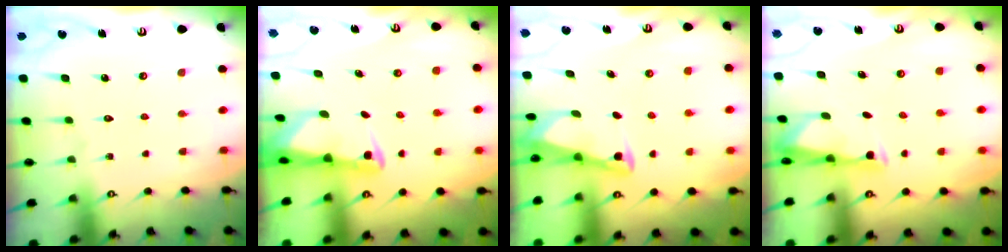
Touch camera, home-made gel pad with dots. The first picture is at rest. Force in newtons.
{"total": 2.3, "press": 2.3, "slide": 0.5}
{"total": 2.9, "press": 2.8, "slide": 0.4}
{"total": 2.9, "press": 2.9, "slide": 0.6}